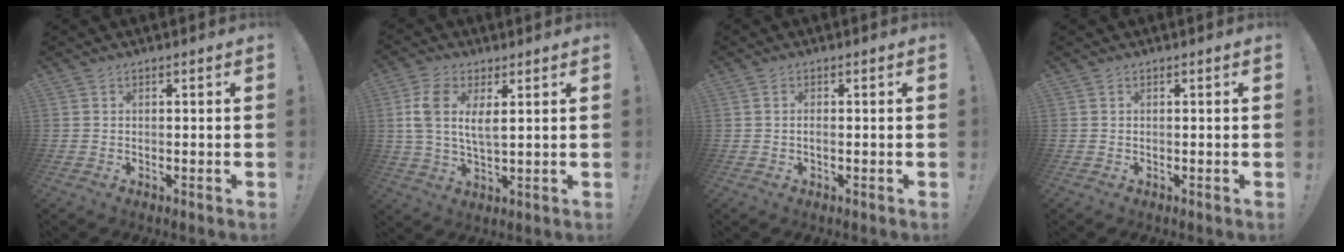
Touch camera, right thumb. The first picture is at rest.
{"total": 8.8, "force": [3.5, 4.0, 7.0], "torque": [-0.133, -0.016, 0.062]}
{"total": 1.1, "force": [-0.4, 0.4, 0.9], "torque": [-0.021, 0.004, -0.007]}
{"total": 0.0}